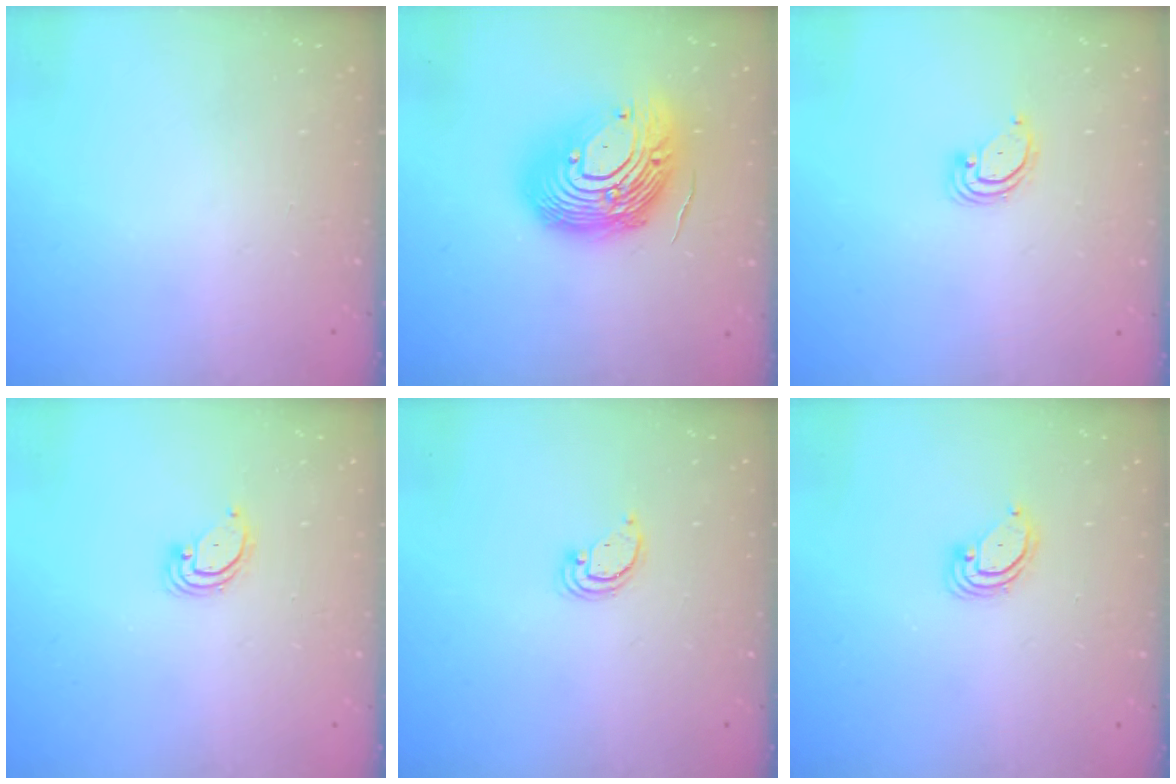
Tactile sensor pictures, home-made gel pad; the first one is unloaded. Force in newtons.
{"total": 19.5, "press": 19.3, "slide": 3.1}
{"total": 2.9, "press": 2.9, "slide": 0.3}
{"total": 2.8, "press": 2.8, "slide": 0.2}
{"total": 2.6, "press": 2.6, "slide": 0.2}
{"total": 3.5, "press": 3.5, "slide": 0.3}